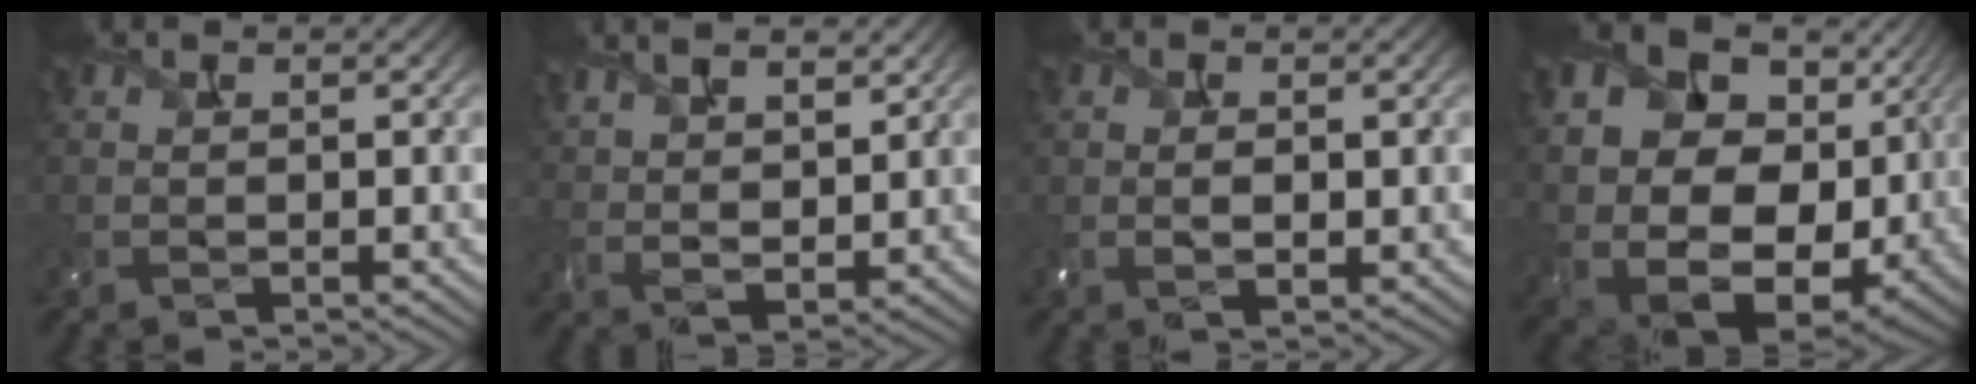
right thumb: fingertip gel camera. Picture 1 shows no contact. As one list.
[{"total": 7.8, "force": [5.4, 3.1, 4.7], "torque": [-0.105, 0.007, 0.097]}, {"total": 2.2, "force": [0.1, 1.2, 1.9], "torque": [-0.034, -0.004, 0.006]}, {"total": 19.6, "force": [3.3, 13.8, 13.5], "torque": [-0.282, -0.013, 0.094]}]